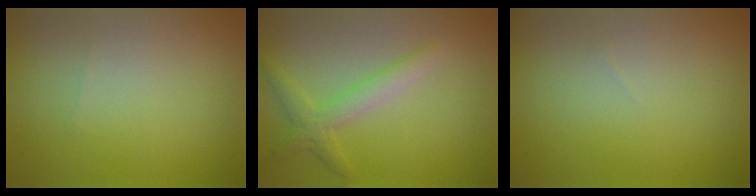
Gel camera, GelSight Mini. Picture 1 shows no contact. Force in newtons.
{"total": 2.6, "press": 2.6, "slide": 0.1}
{"total": 0.0}